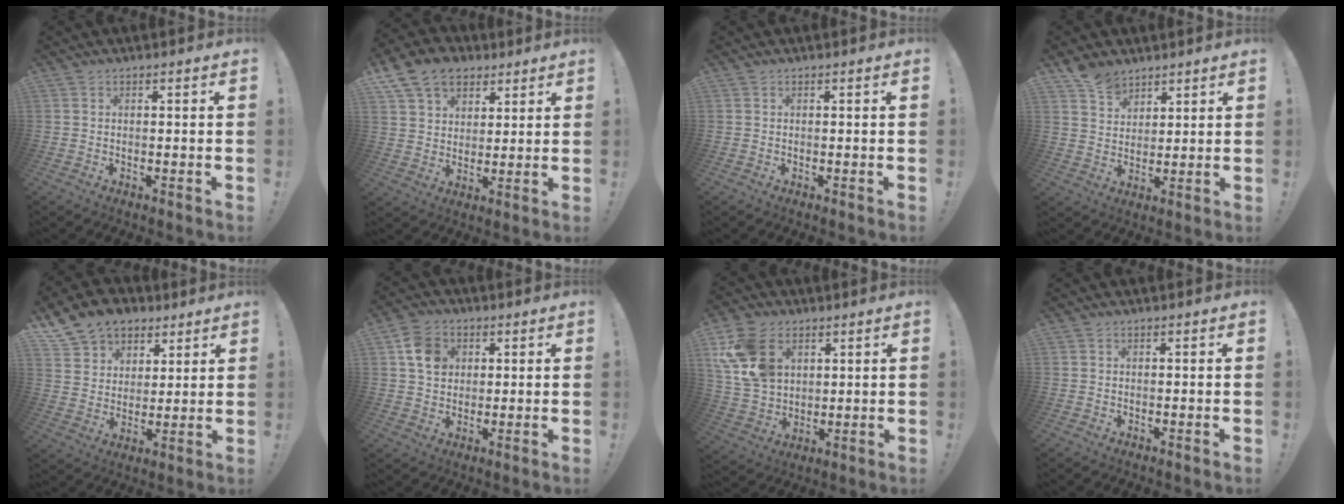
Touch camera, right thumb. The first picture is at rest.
{"total": 12.7, "force": [7.2, 9.3, 4.9], "torque": [-0.078, -0.037, 0.142]}
{"total": 0.0}
{"total": 7.8, "force": [6.1, 4.6, 1.7], "torque": [-0.025, -0.035, 0.118]}
{"total": 13.2, "force": [8.1, 9.5, 4.1], "torque": [-0.071, -0.048, 0.161]}
{"total": 9.0, "force": [3.1, 7.3, 4.3], "torque": [-0.059, -0.003, 0.062]}
{"total": 16.1, "force": [6.5, 11.5, 9.1], "torque": [-0.175, -0.020, 0.132]}
{"total": 0.0}